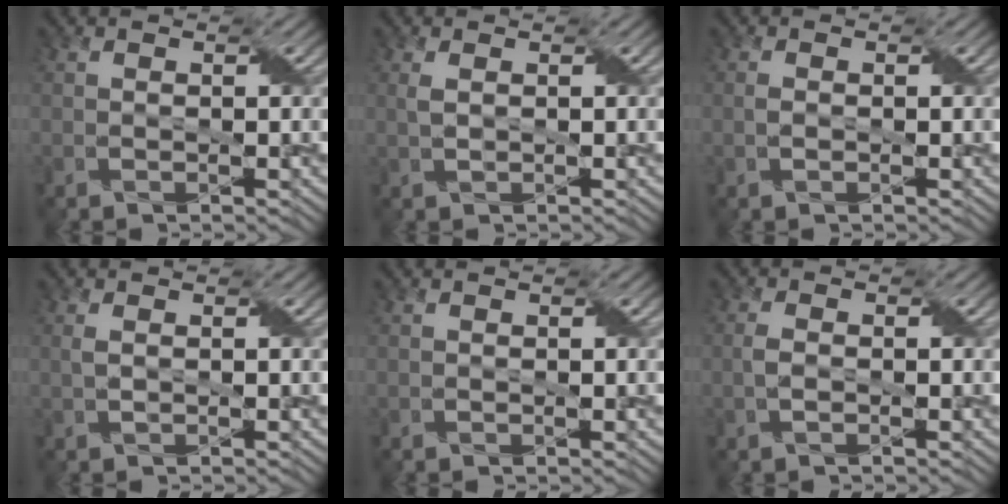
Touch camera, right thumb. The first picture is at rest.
{"total": 1.3, "force": [0.3, 0.6, 1.2], "torque": [-0.033, 0.005, 0.008]}
{"total": 1.1, "force": [-0.1, 0.6, 0.9], "torque": [-0.019, 0.002, -0.001]}
{"total": 1.0, "force": [0.1, 0.4, 0.9], "torque": [-0.026, 0.005, 0.003]}
{"total": 0.0}
{"total": 1.5, "force": [-0.4, 0.7, 1.3], "torque": [-0.033, 0.004, -0.008]}